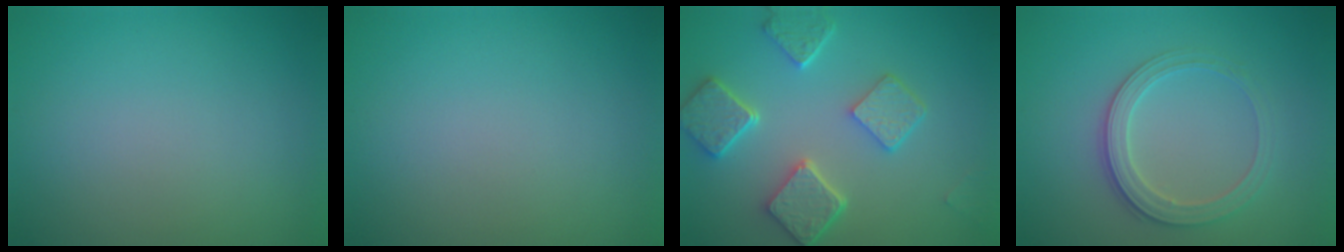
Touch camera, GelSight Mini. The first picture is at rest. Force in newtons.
{"total": 0.0}
{"total": 5.8, "press": 4.5, "slide": 3.6}
{"total": 2.9, "press": 2.8, "slide": 0.7}